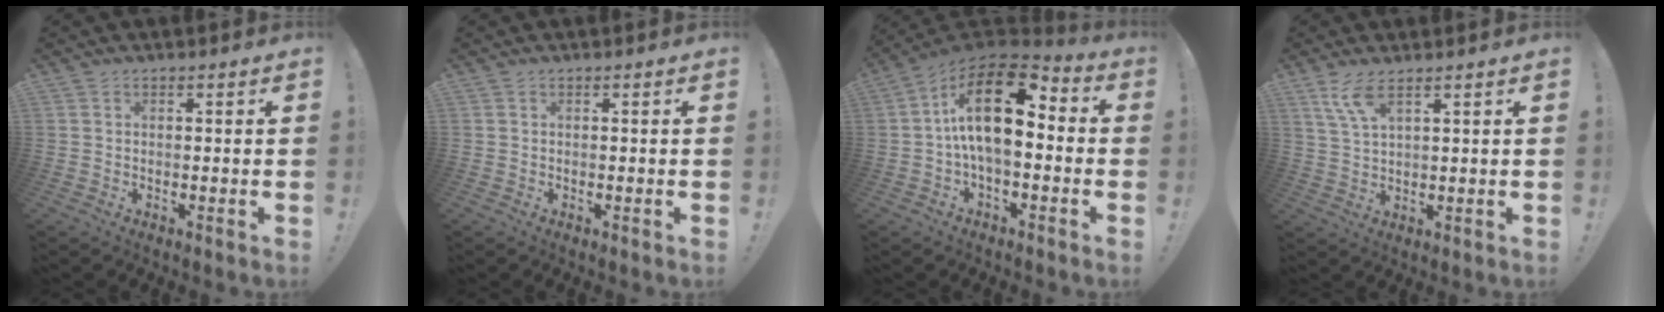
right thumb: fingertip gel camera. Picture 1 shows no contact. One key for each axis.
{"total": 0.0}
{"total": 18.1, "fx": 3.0, "fy": 8.6, "fz": 15.6, "tx": -0.280, "ty": -0.012, "tz": 0.052}
{"total": 6.7, "fx": 4.2, "fy": 1.4, "fz": 5.1, "tx": -0.100, "ty": -0.015, "tz": 0.076}